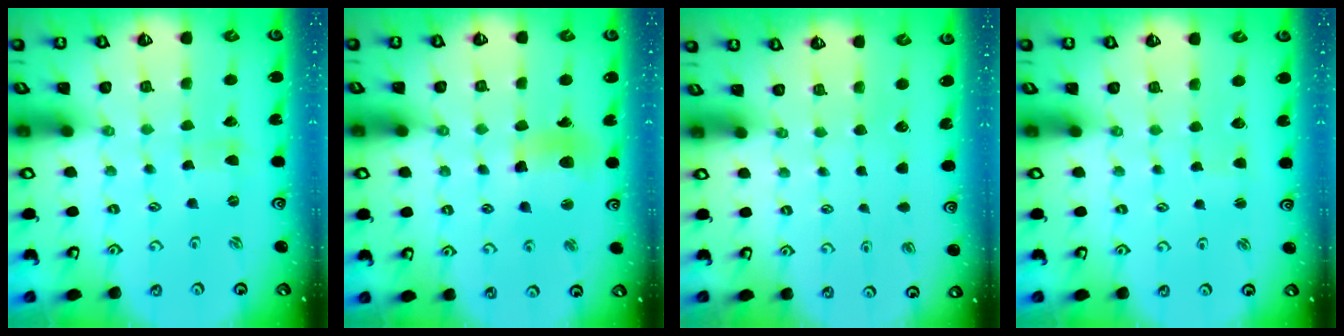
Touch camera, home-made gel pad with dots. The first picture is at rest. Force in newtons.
{"total": 11.1, "press": 11.0, "slide": 1.4}
{"total": 0.0}
{"total": 0.8, "press": 0.8, "slide": 0.2}